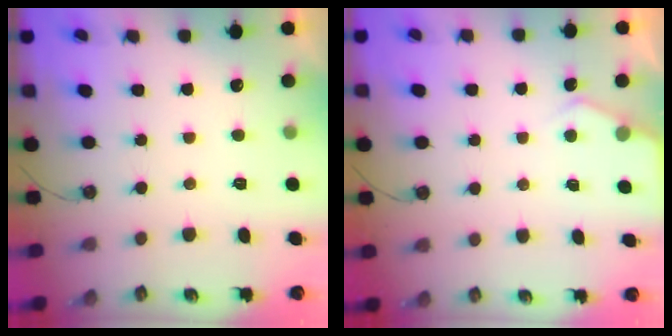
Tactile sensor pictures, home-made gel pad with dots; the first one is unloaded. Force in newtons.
{"total": 3.8, "press": 3.8, "slide": 0.6}